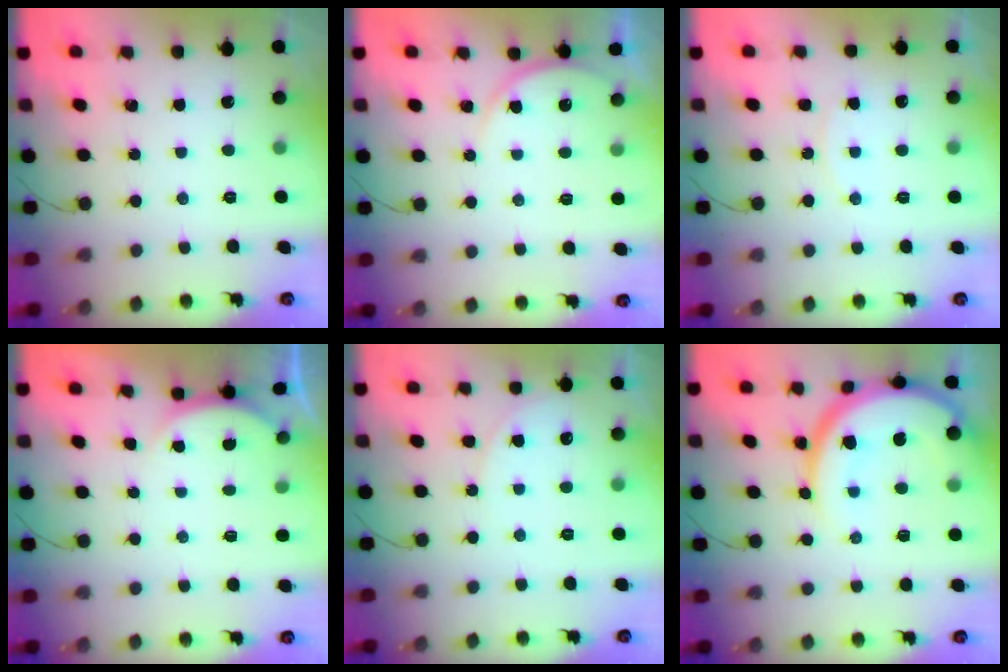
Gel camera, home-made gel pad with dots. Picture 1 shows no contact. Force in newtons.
{"total": 5.4, "press": 5.4, "slide": 0.3}
{"total": 7.5, "press": 7.5, "slide": 0.5}
{"total": 2.3, "press": 2.2, "slide": 0.6}
{"total": 4.8, "press": 4.8, "slide": 0.5}
{"total": 15.6, "press": 15.5, "slide": 1.5}